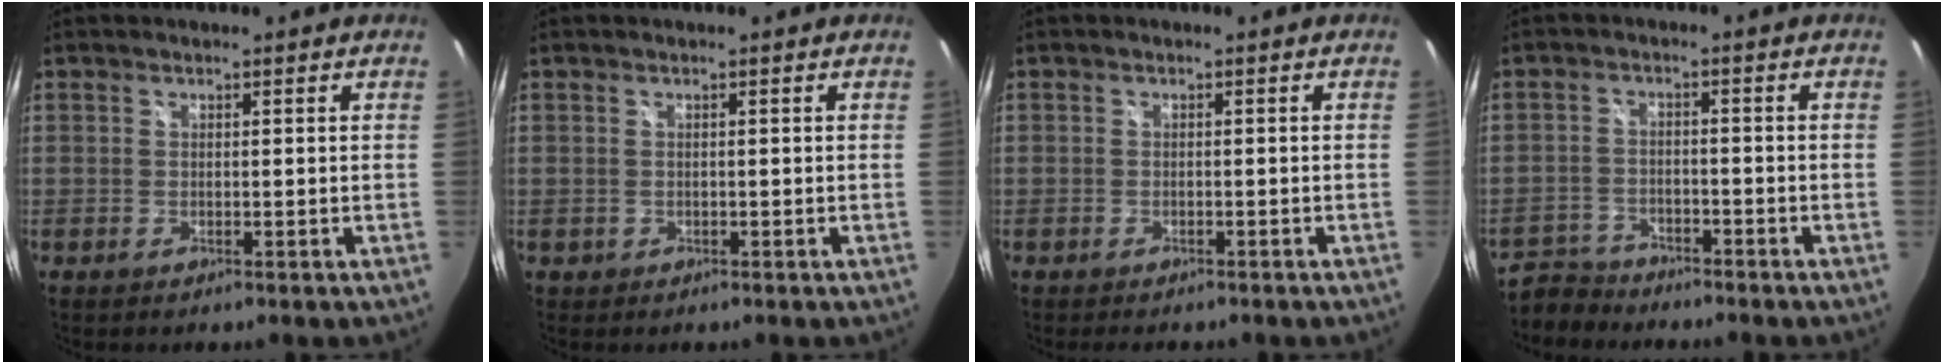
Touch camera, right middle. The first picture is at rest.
{"total": 0.5, "force": [-0.2, 0.5, 0.1], "torque": [0.001, -0.003, -0.003]}
{"total": 1.9, "force": [-1.6, 0.8, 0.4], "torque": [-0.010, 0.001, -0.025]}
{"total": 6.3, "force": [-5.8, 2.5, 0.8], "torque": [-0.036, 0.002, -0.107]}